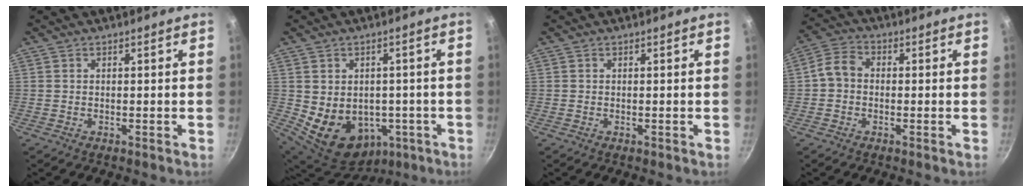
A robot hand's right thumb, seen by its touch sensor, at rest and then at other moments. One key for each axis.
{"total": 15.0, "fx": -2.7, "fy": 11.8, "fz": 8.8, "tx": -0.123, "ty": 0.002, "tz": -0.008}
{"total": 0.0}
{"total": 4.9, "fx": -0.5, "fy": 4.0, "fz": 2.9, "tx": -0.047, "ty": 0.018, "tz": -0.025}